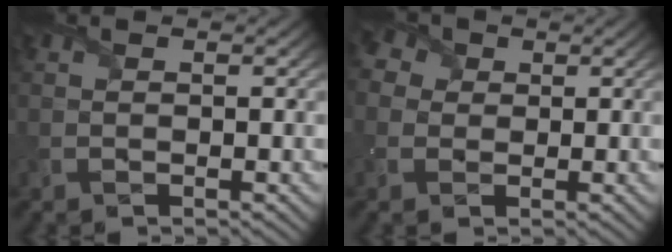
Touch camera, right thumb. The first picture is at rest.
{"total": 4.7, "force": [1.5, 4.0, 2.0], "torque": [-0.078, 0.016, 0.020]}